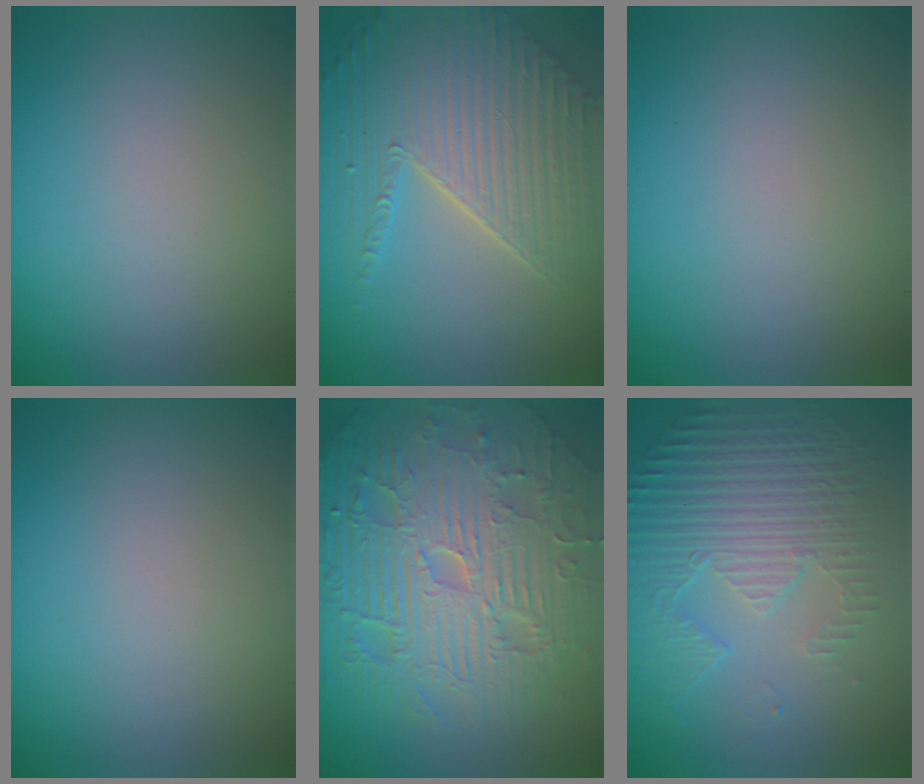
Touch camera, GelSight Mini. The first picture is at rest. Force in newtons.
{"total": 5.2, "press": 4.8, "slide": 2.1}
{"total": 0.0}
{"total": 0.0}
{"total": 11.7, "press": 7.5, "slide": 9.0}
{"total": 5.4, "press": 3.6, "slide": 4.1}